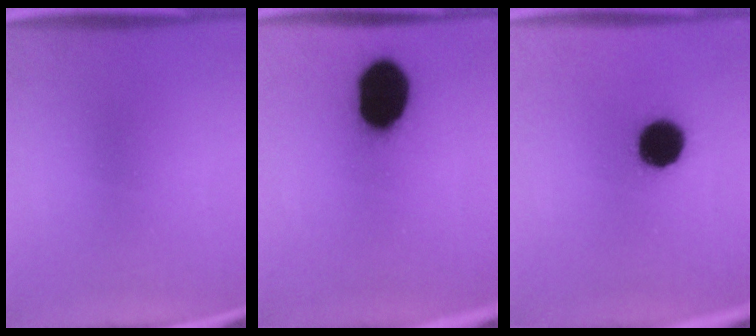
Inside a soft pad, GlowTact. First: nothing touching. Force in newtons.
{"total": 19.3}
{"total": 11.8}